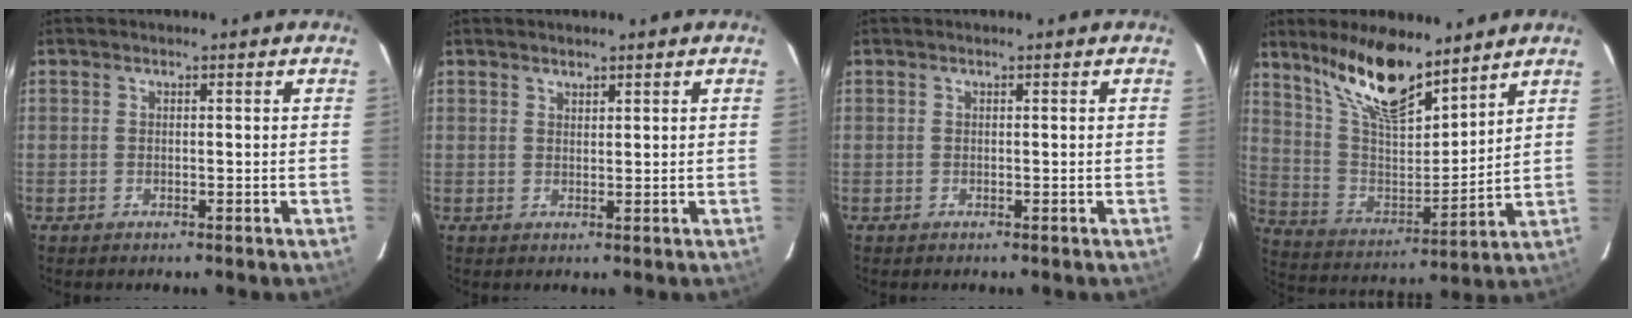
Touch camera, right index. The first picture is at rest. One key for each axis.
{"total": 1.5, "fx": 1.3, "fy": 0.5, "fz": 0.4, "tx": -0.004, "ty": 0.001, "tz": 0.023}
{"total": 0.0}
{"total": 16.9, "fx": 12.6, "fy": 5.2, "fz": 10.0, "tx": -0.188, "ty": -0.003, "tz": 0.243}